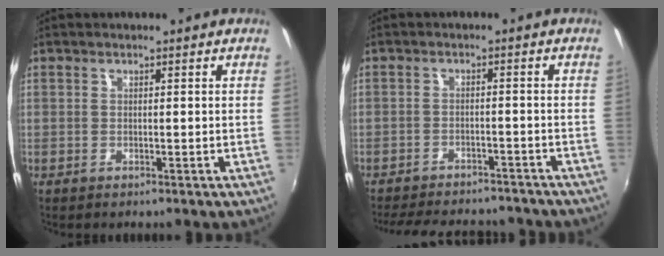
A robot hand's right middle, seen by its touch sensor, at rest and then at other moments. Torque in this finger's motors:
{"motor_torque": [1.05, -1.09, 0.13, 0.08]}